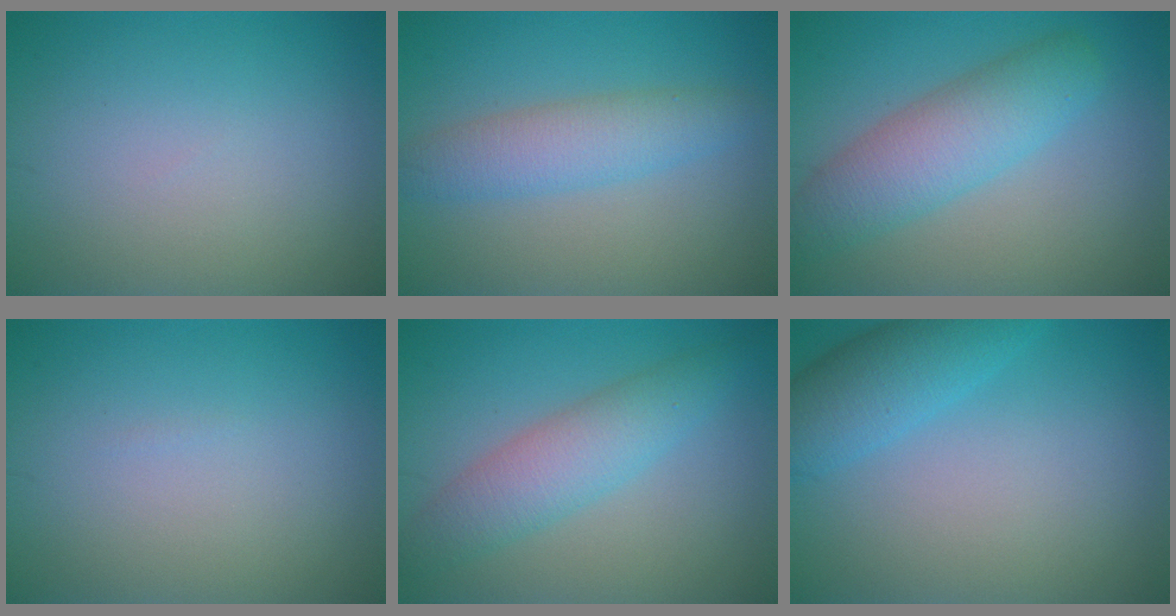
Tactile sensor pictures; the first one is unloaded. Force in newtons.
{"total": 3.9, "press": 3.9, "slide": 0.0}
{"total": 5.7, "press": 5.7, "slide": 0.1}
{"total": 0.0}
{"total": 4.5, "press": 4.5, "slide": 0.1}
{"total": 4.4, "press": 4.4, "slide": 0.2}